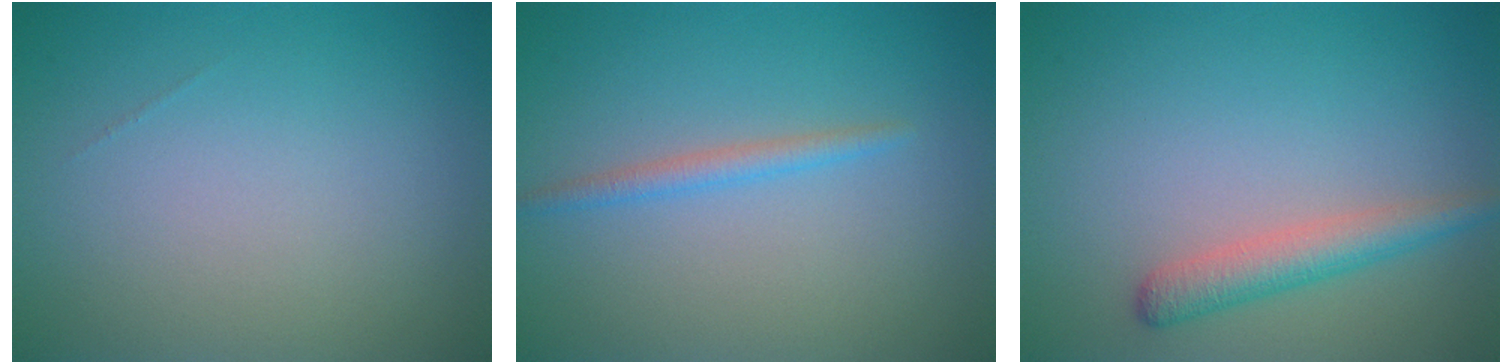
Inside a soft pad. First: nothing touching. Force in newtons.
{"total": 1.5, "press": 1.5, "slide": 0.1}
{"total": 2.8, "press": 2.8, "slide": 0.2}